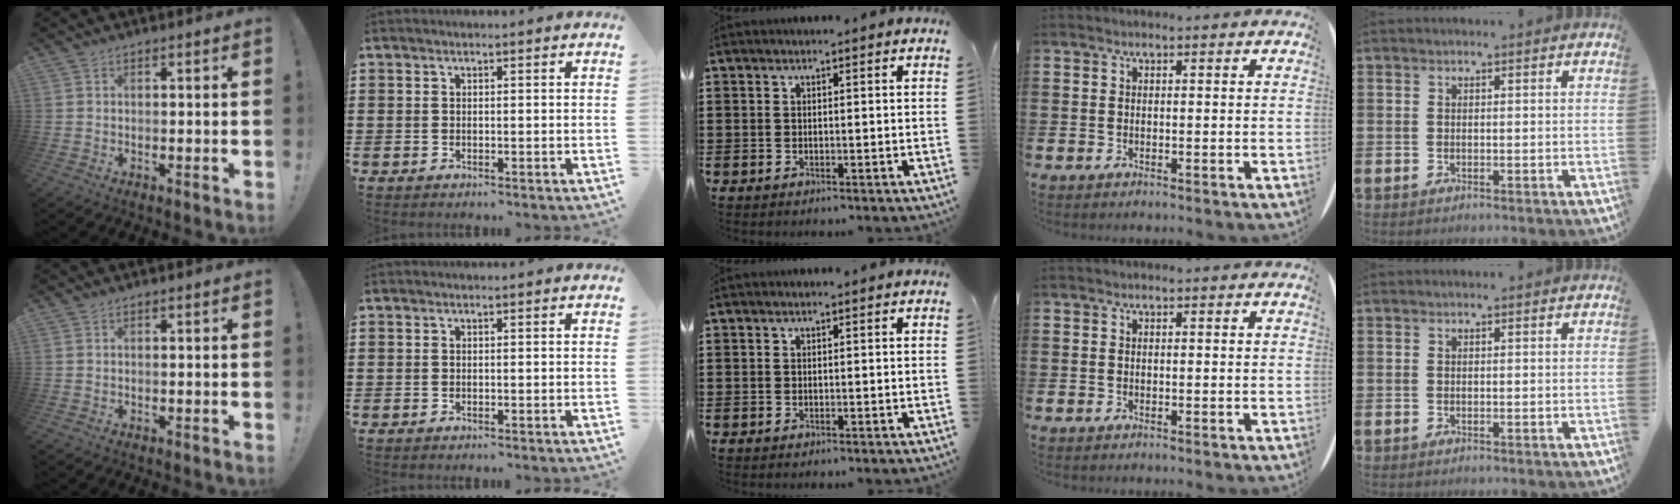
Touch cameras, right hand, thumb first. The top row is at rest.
{}